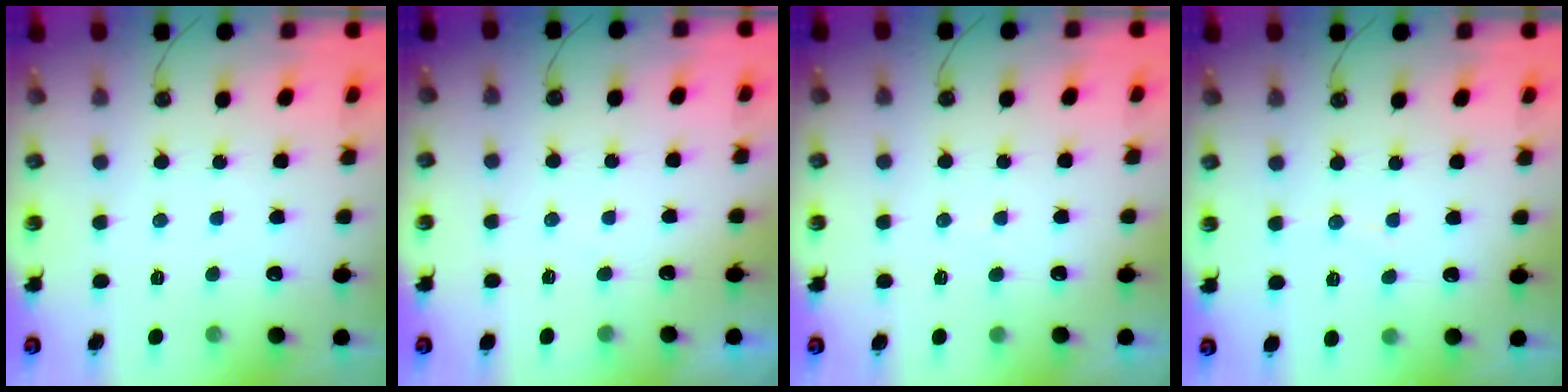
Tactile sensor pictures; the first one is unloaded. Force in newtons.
{"total": 2.6, "press": 2.6, "slide": 0.3}
{"total": 3.8, "press": 3.8, "slide": 0.4}
{"total": 4.4, "press": 4.2, "slide": 1.0}